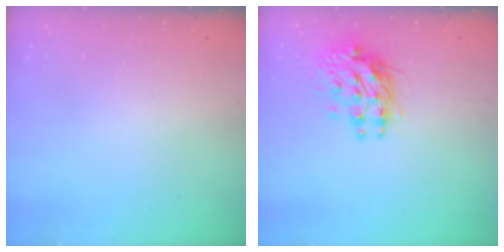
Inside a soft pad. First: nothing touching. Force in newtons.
{"total": 10.8, "press": 10.7, "slide": 0.9}